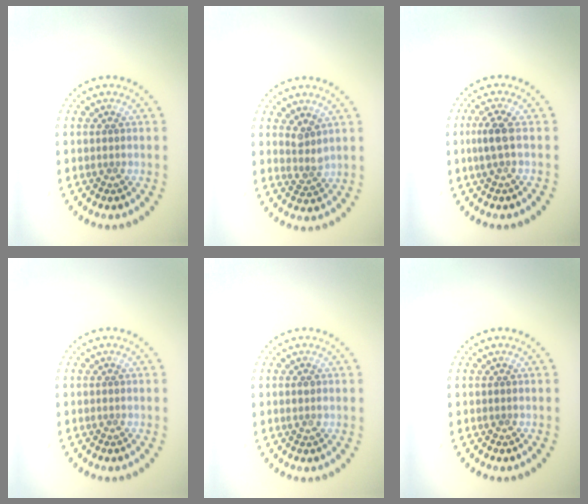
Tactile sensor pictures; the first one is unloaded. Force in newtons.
{"total": 1.7, "press": 1.2, "slide": 1.2}
{"total": 2.0, "press": 1.7, "slide": 1.0}
{"total": 0.0}
{"total": 0.9, "press": 0.8, "slide": 0.3}
{"total": 0.0}